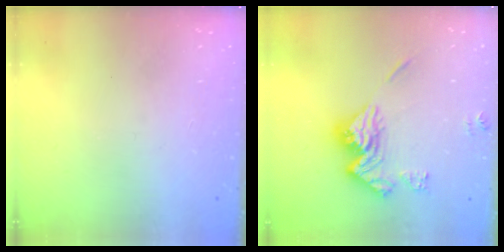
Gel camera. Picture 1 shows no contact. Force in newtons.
{"total": 15.2, "press": 15.2, "slide": 1.5}